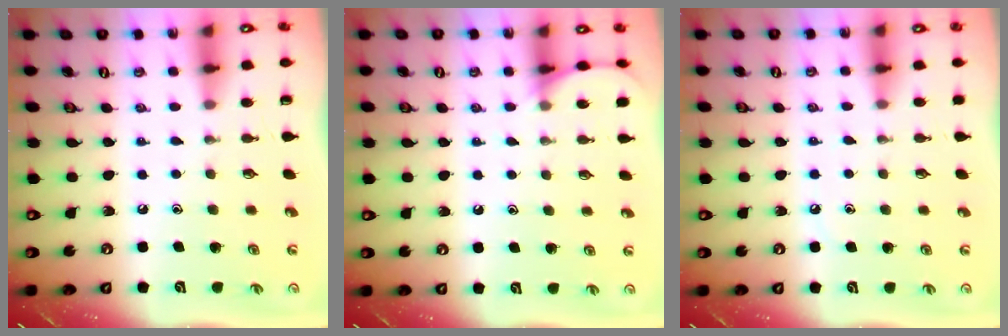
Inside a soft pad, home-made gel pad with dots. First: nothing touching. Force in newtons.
{"total": 5.4, "press": 5.4, "slide": 0.7}
{"total": 4.8, "press": 4.8, "slide": 0.7}